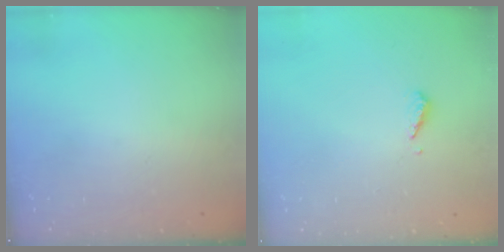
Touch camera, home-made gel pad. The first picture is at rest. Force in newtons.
{"total": 4.4, "press": 4.4, "slide": 0.5}